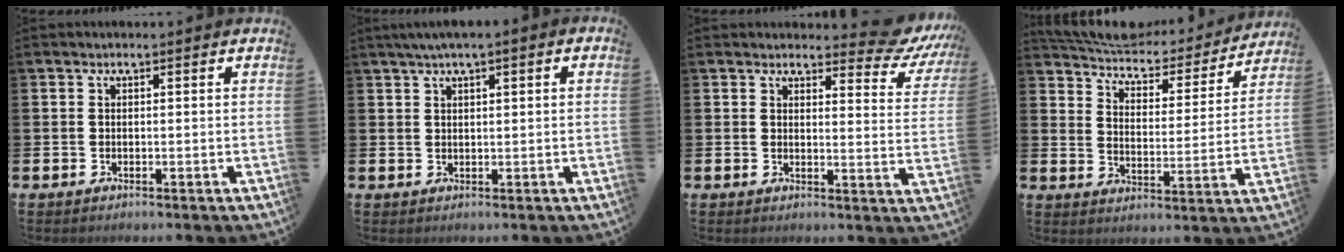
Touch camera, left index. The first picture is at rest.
{"total": 2.0, "force": [1.4, 0.3, 1.5], "torque": [-0.027, 0.002, 0.024]}
{"total": 4.7, "force": [4.1, 1.8, 1.4], "torque": [-0.019, -0.030, 0.065]}
{"total": 5.9, "force": [5.5, 1.7, 1.2], "torque": [-0.061, -0.043, 0.091]}